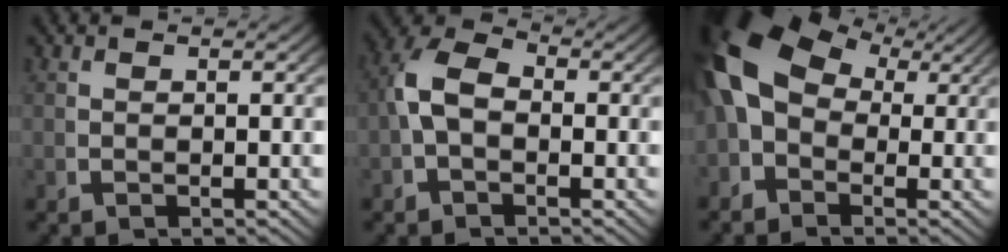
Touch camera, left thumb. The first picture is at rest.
{"total": 5.0, "force": [-0.2, 3.6, 3.4], "torque": [-0.081, -0.011, -0.002]}
{"total": 9.2, "force": [1.4, 7.0, 5.8], "torque": [-0.140, -0.022, 0.029]}